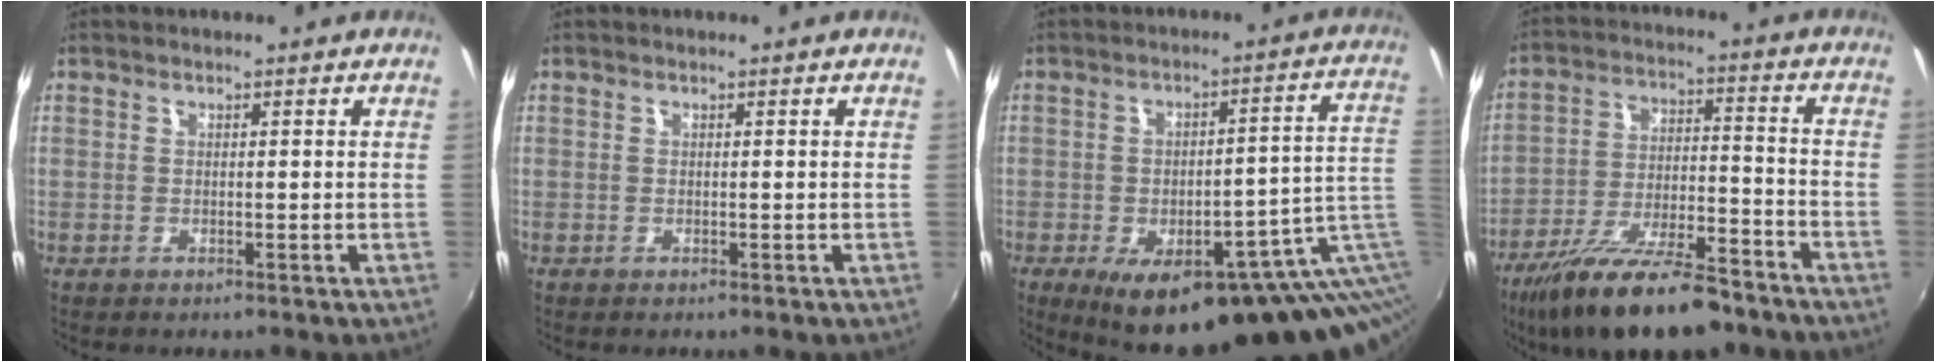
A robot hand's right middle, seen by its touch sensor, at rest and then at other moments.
{"total": 0.0}
{"total": 23.0, "force": [-8.6, 8.0, 19.8], "torque": [-0.258, -0.024, -0.096]}
{"total": 19.1, "force": [-14.7, 5.4, 11.0], "torque": [-0.210, -0.030, -0.237]}